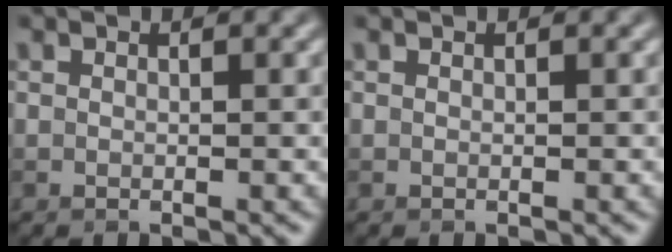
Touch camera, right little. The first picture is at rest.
{"total": 0.0}